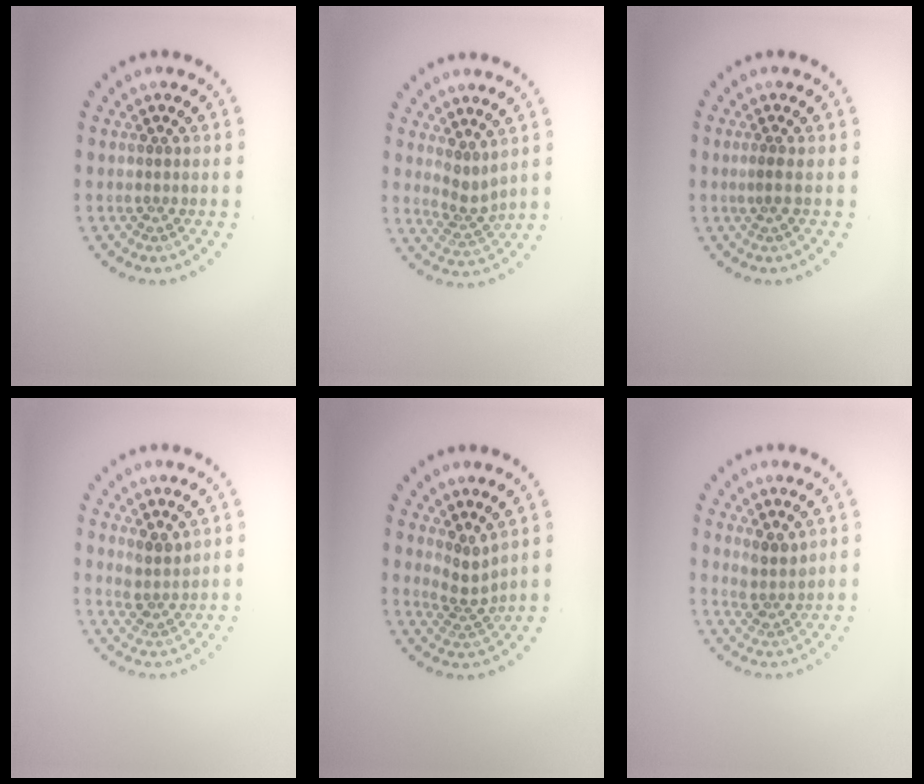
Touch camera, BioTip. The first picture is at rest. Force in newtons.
{"total": 2.4, "press": 1.6, "slide": 1.8}
{"total": 0.9, "press": 0.5, "slide": 0.7}
{"total": 2.0, "press": 1.6, "slide": 1.2}
{"total": 2.4, "press": 1.6, "slide": 1.7}
{"total": 1.9, "press": 1.6, "slide": 1.1}